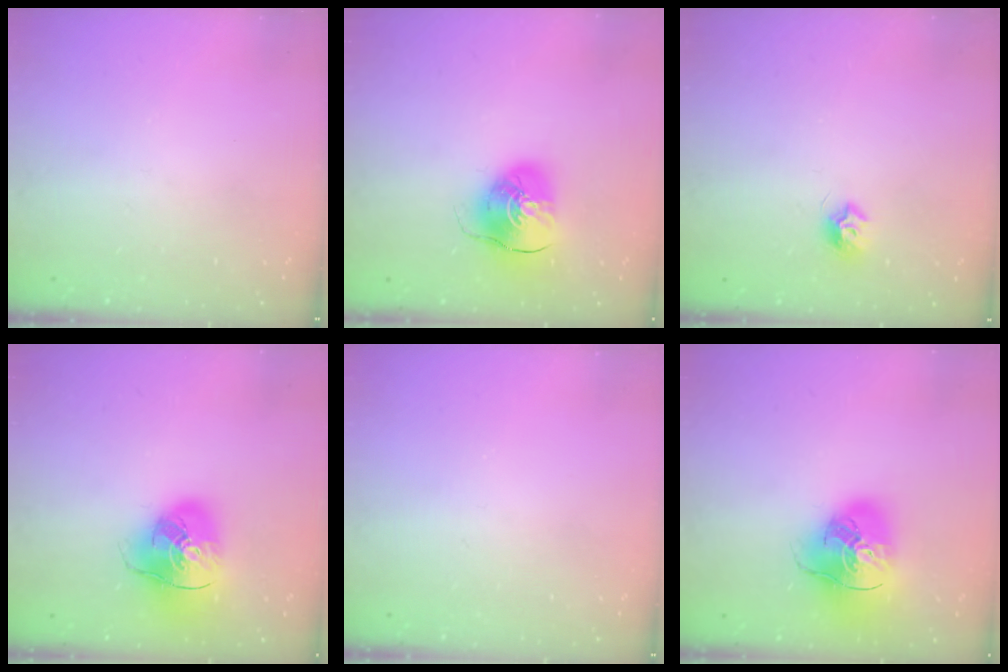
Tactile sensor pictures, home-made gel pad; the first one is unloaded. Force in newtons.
{"total": 9.7, "press": 9.6, "slide": 1.4}
{"total": 7.1, "press": 7.0, "slide": 0.3}
{"total": 16.3, "press": 16.1, "slide": 2.4}
{"total": 0.0}
{"total": 17.7, "press": 17.5, "slide": 2.5}